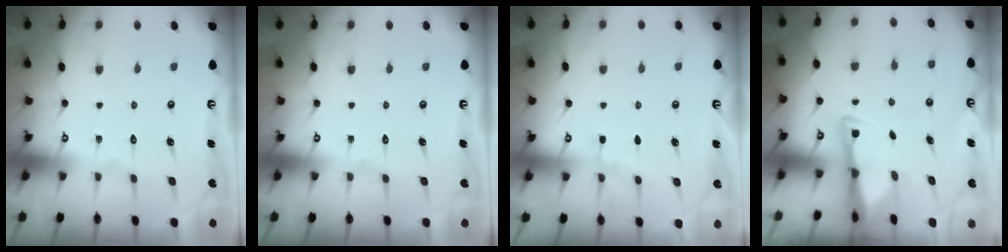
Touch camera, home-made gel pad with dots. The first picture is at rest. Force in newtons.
{"total": 0.0}
{"total": 4.0, "press": 3.9, "slide": 0.5}
{"total": 2.8, "press": 2.8, "slide": 0.4}